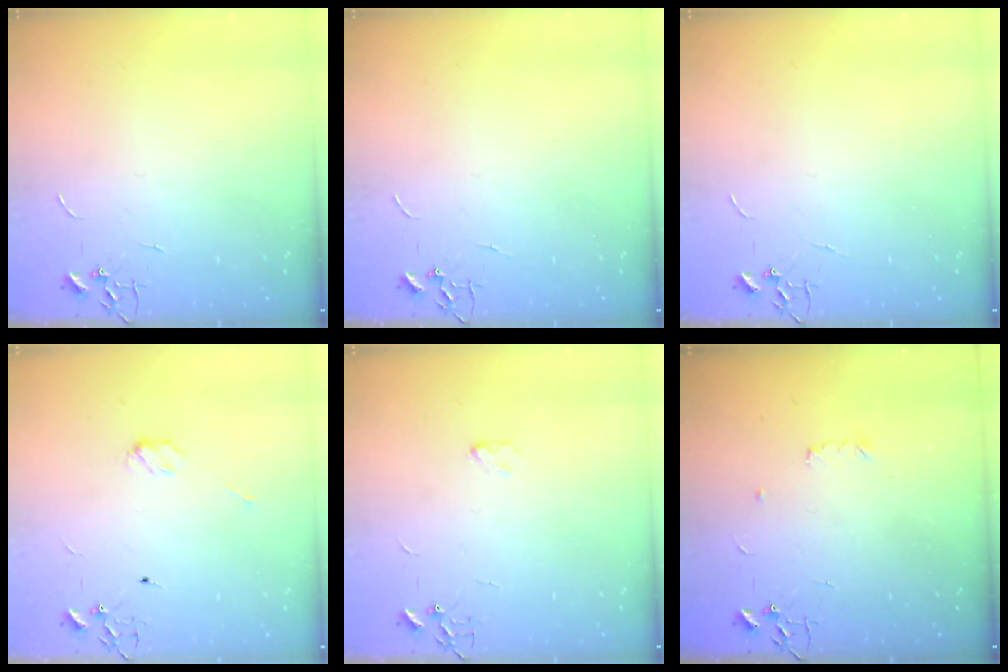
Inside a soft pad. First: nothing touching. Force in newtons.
{"total": 0.0}
{"total": 0.0}
{"total": 4.0, "press": 4.0, "slide": 0.2}
{"total": 3.2, "press": 3.2, "slide": 0.4}
{"total": 3.4, "press": 3.3, "slide": 0.6}